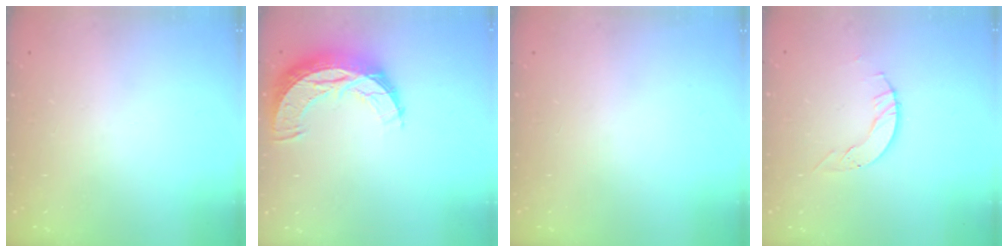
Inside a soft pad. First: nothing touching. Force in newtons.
{"total": 11.1, "press": 11.1, "slide": 0.7}
{"total": 0.0}
{"total": 4.0, "press": 4.0, "slide": 0.1}